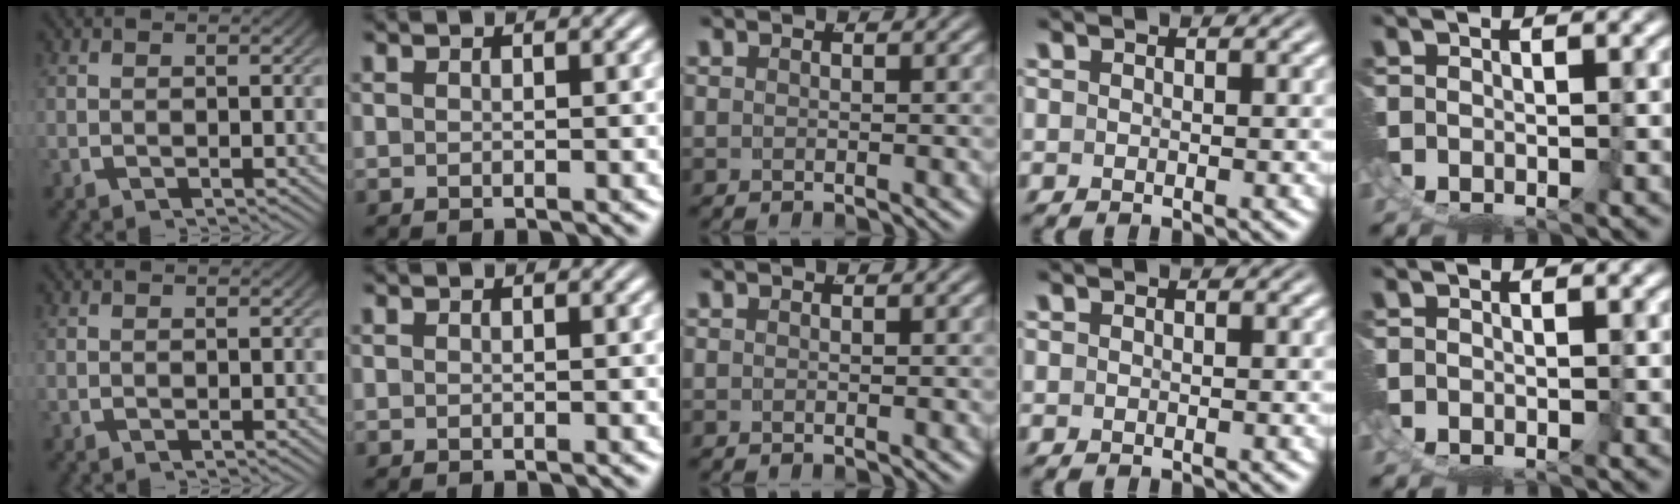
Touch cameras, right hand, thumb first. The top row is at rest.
{}